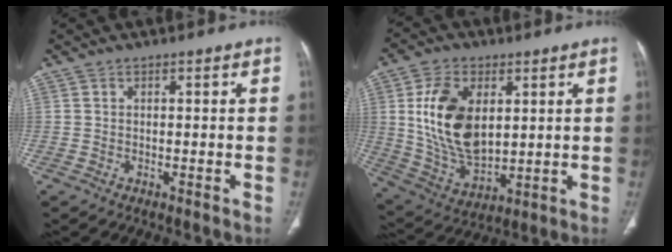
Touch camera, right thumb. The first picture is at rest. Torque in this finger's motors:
{"motor_torque": [1.73, 1.71, 1.74, 0.30, 0.49]}